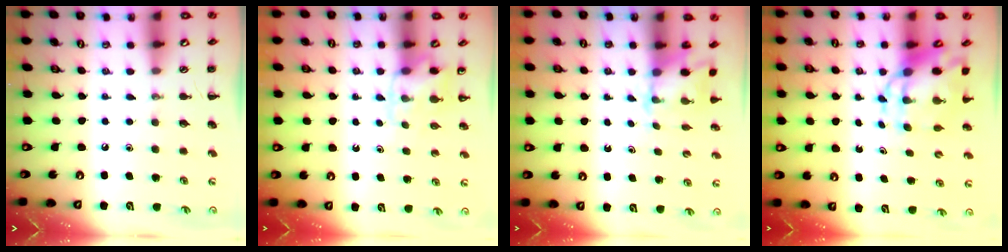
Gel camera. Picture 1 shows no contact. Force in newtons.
{"total": 3.7, "press": 3.7, "slide": 0.7}
{"total": 2.2, "press": 2.1, "slide": 0.6}
{"total": 6.8, "press": 6.5, "slide": 2.1}